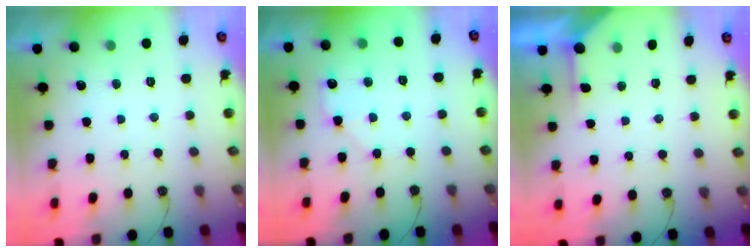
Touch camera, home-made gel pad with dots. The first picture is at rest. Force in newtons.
{"total": 7.0, "press": 7.0, "slide": 0.8}
{"total": 2.7, "press": 2.7, "slide": 0.3}